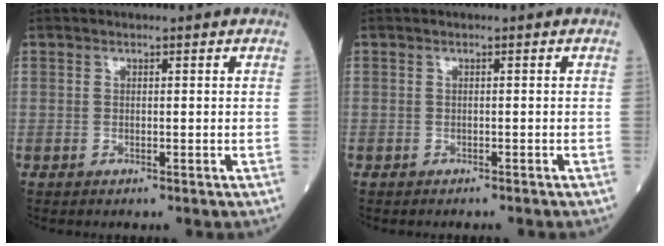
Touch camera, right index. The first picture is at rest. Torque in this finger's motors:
{"motor_torque": [-0.24, -0.48, -0.05, -0.05]}